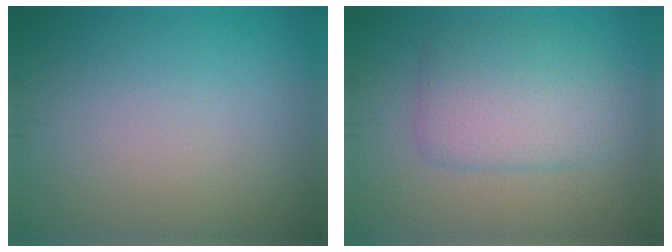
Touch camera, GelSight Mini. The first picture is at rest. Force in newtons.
{"total": 4.4, "press": 4.4, "slide": 0.1}